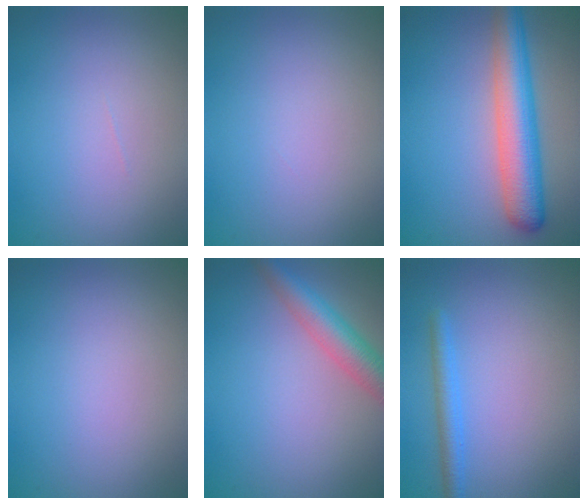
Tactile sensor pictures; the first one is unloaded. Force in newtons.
{"total": 0.0}
{"total": 6.3, "press": 6.3, "slide": 0.2}
{"total": 0.0}
{"total": 4.2, "press": 4.2, "slide": 0.1}
{"total": 2.0, "press": 2.0, "slide": 0.1}